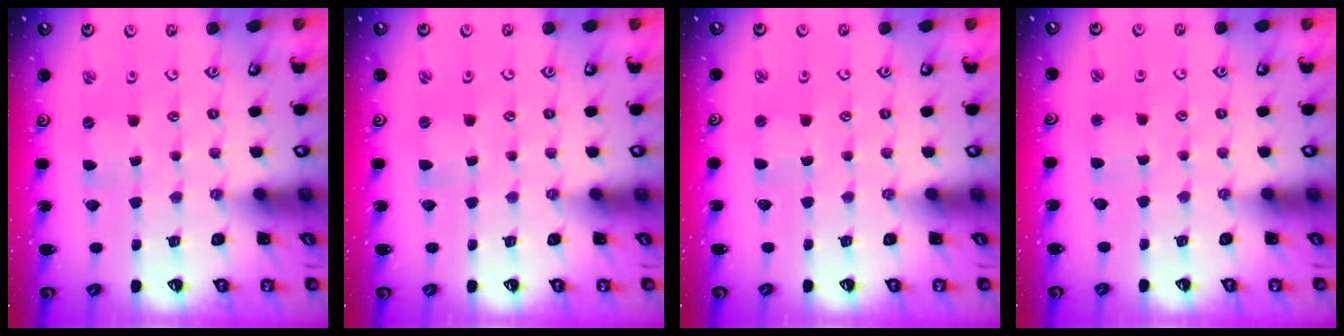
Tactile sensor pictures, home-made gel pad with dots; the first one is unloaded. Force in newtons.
{"total": 0.0}
{"total": 0.8, "press": 0.8, "slide": 0.0}
{"total": 2.3, "press": 2.3, "slide": 0.4}